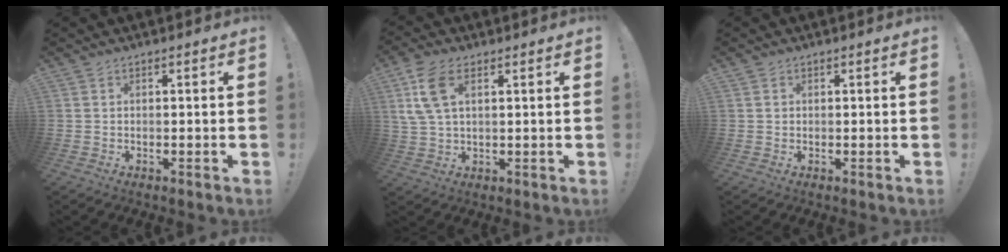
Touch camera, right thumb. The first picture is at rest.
{"total": 9.6, "force": [4.0, 5.2, 7.1], "torque": [-0.137, -0.002, 0.076]}
{"total": 0.6, "force": [0.1, 0.6, 0.0], "torque": [0.007, -0.001, 0.002]}